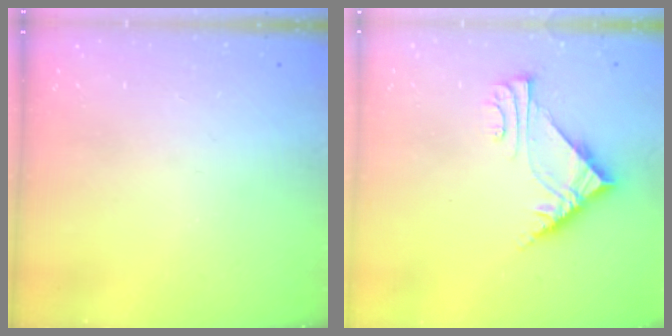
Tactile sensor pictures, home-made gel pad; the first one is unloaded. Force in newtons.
{"total": 6.6, "press": 6.6, "slide": 0.4}